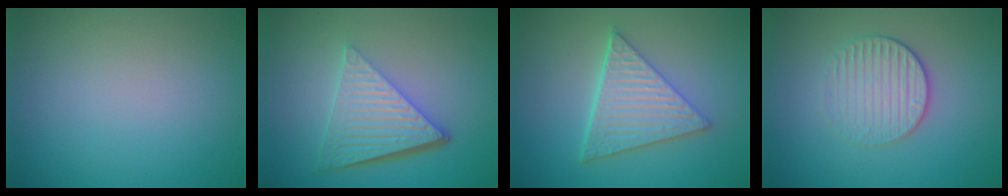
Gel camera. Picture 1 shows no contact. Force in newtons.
{"total": 6.6, "press": 4.3, "slide": 4.9}
{"total": 5.9, "press": 4.4, "slide": 4.0}
{"total": 3.0, "press": 2.7, "slide": 1.3}